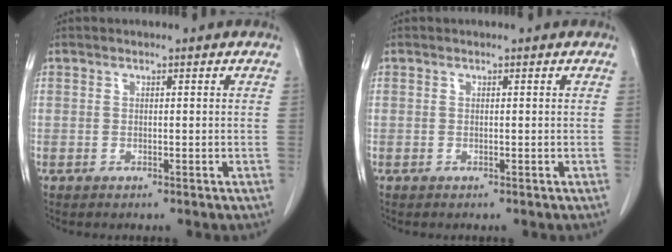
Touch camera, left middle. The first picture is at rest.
{"total": 0.0}